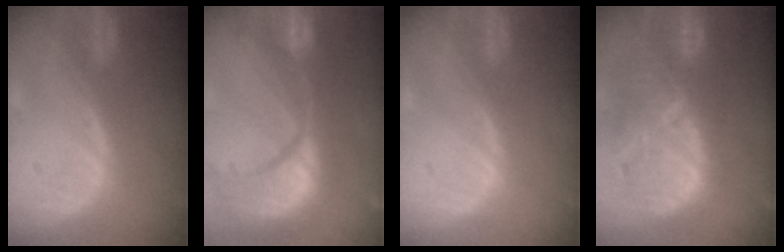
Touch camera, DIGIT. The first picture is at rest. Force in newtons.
{"total": 14.8, "press": 11.7, "slide": 9.0}
{"total": 0.0}
{"total": 12.6, "press": 11.2, "slide": 5.8}